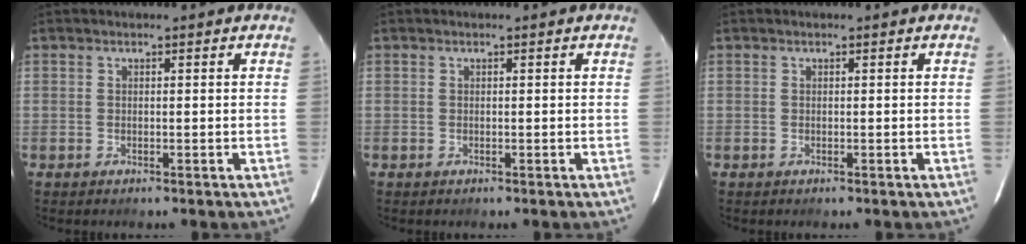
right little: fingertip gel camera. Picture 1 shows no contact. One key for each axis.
{"total": 0.0}
{"total": 0.0}